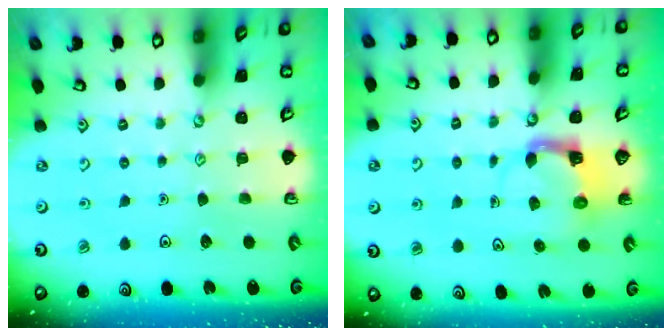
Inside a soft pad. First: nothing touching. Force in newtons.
{"total": 4.0, "press": 3.9, "slide": 0.6}